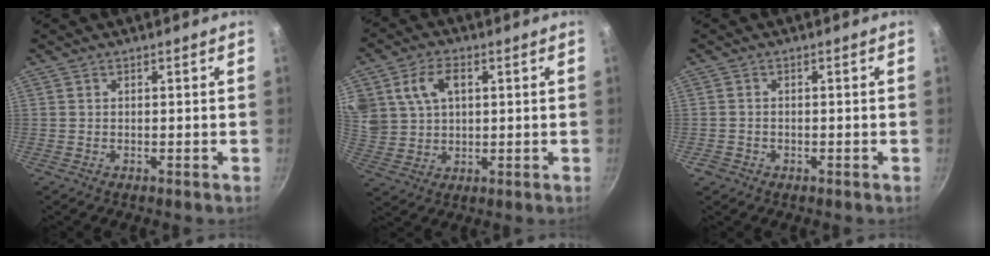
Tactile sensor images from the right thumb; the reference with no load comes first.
{"total": 12.3, "force": [4.1, 9.0, 7.4], "torque": [-0.141, 0.002, 0.084]}
{"total": 1.7, "force": [-0.9, 1.3, 0.6], "torque": [-0.013, 0.003, -0.014]}